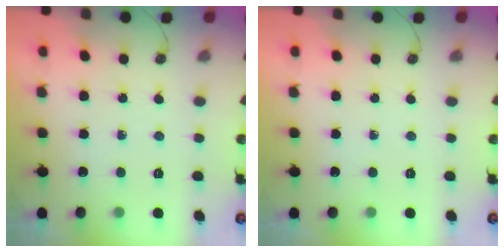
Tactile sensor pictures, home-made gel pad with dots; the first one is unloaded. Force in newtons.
{"total": 0.0}